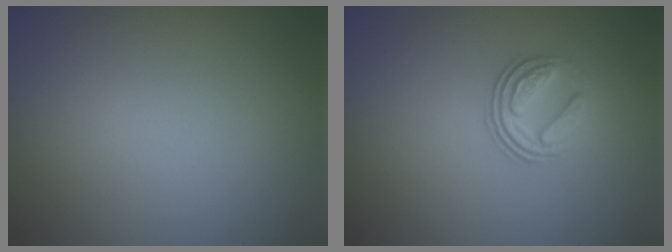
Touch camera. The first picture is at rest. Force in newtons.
{"total": 3.1, "press": 2.4, "slide": 1.9}